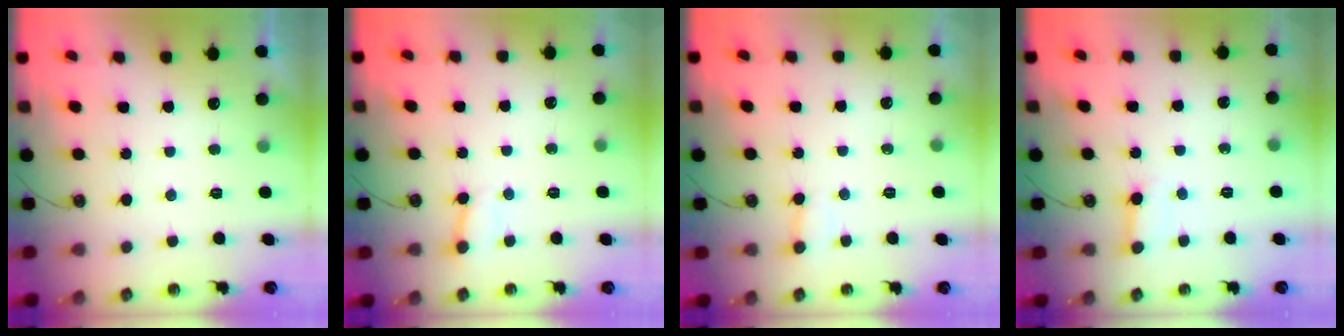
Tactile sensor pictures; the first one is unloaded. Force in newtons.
{"total": 2.7, "press": 2.7, "slide": 0.4}
{"total": 3.4, "press": 3.4, "slide": 0.6}
{"total": 3.0, "press": 2.9, "slide": 0.5}